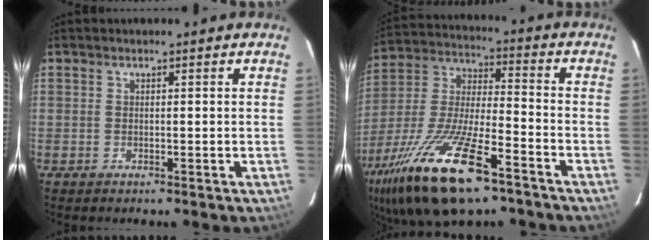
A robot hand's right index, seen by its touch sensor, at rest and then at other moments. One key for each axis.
{"total": 23.4, "fx": -14.1, "fy": 7.3, "fz": 17.1, "tx": -0.349, "ty": -0.041, "tz": -0.258}